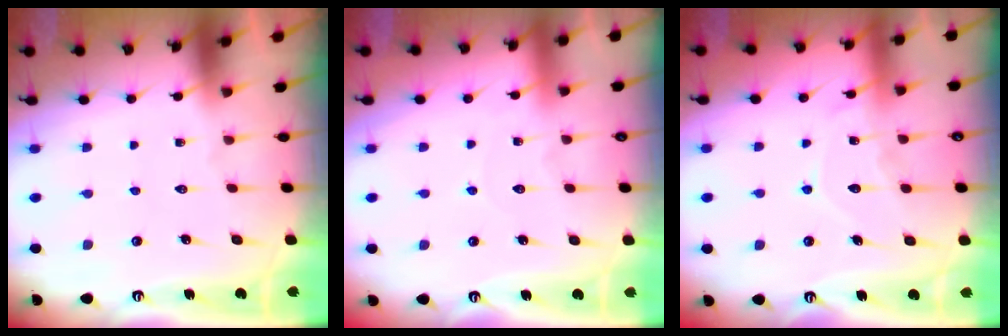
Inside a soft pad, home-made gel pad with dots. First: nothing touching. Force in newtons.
{"total": 3.8, "press": 3.7, "slide": 0.4}
{"total": 10.7, "press": 10.6, "slide": 0.9}